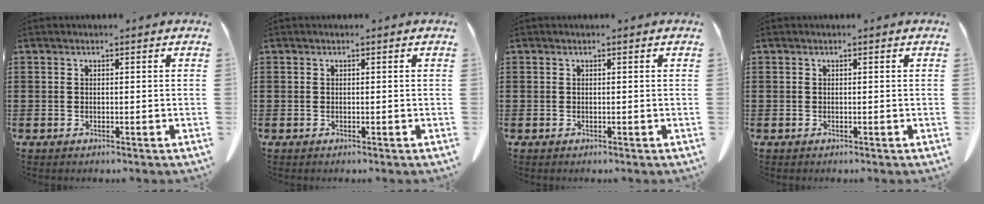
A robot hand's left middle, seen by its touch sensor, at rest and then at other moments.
{"total": 0.0}
{"total": 0.0}
{"total": 0.0}